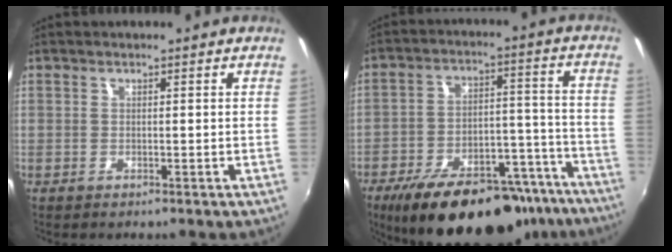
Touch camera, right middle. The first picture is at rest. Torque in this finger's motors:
{"motor_torque": [1.29, -0.85, 0.43, 0.21]}